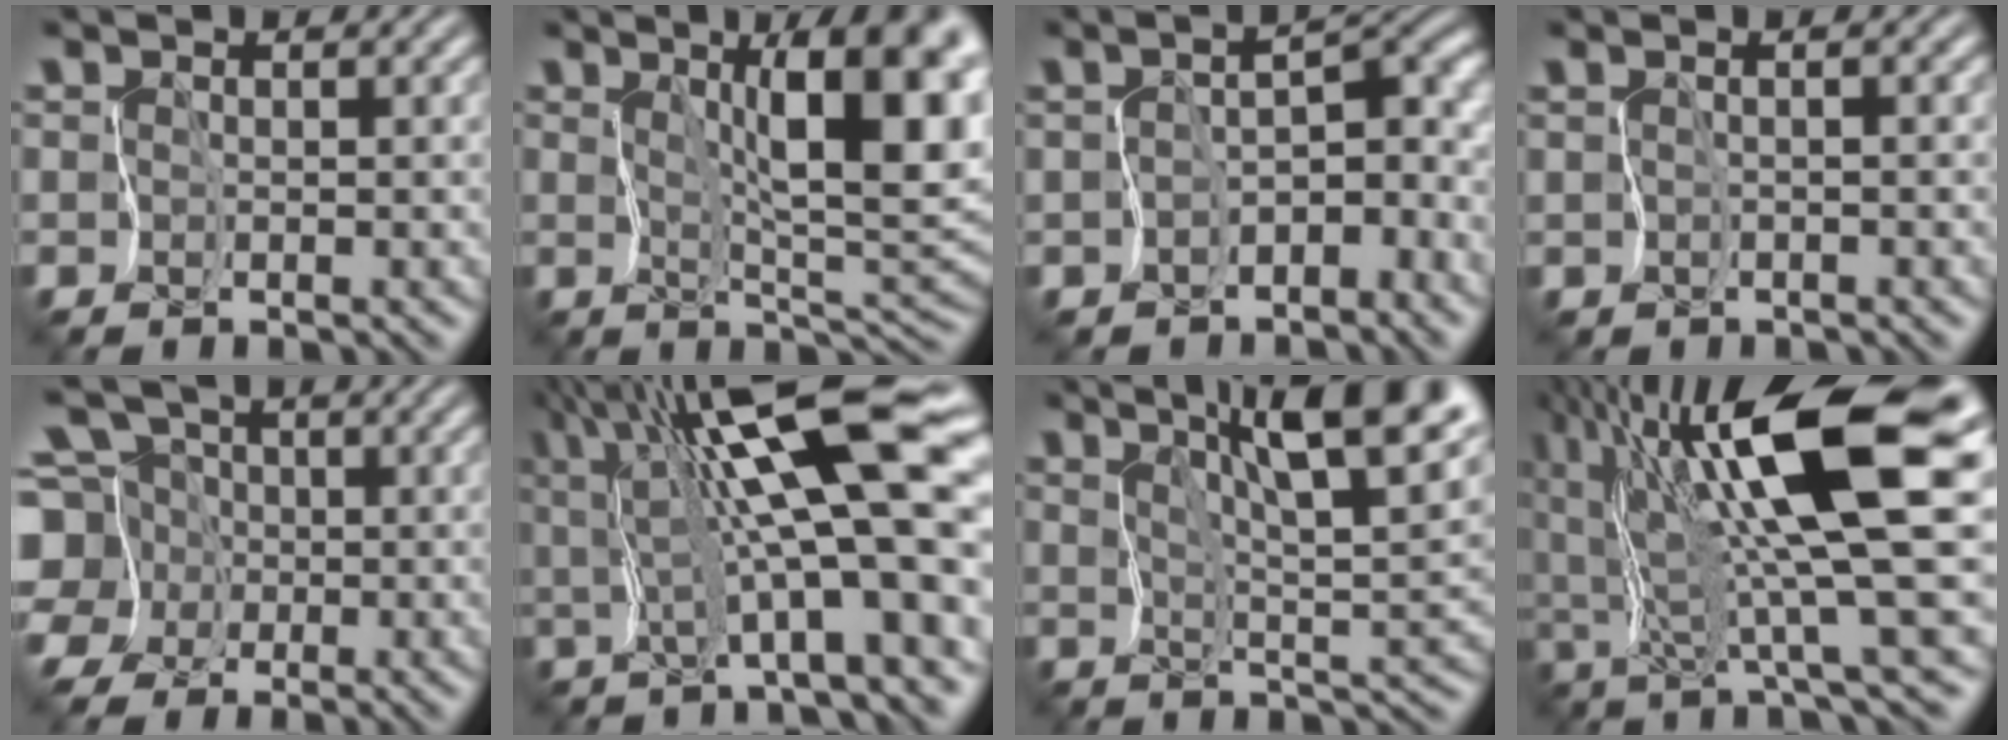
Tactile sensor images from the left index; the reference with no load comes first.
{"total": 11.1, "force": [3.2, 3.4, 10.1], "torque": [-0.133, 0.007, 0.044]}
{"total": 4.4, "force": [-3.3, 1.6, 2.3], "torque": [-0.024, 0.000, -0.058]}
{"total": 0.6, "force": [-0.4, -0.5, 0.0], "torque": [-0.010, -0.005, -0.001]}
{"total": 8.3, "force": [-0.1, 7.7, 3.0], "torque": [-0.113, 0.024, -0.041]}
{"total": 14.3, "force": [3.9, 1.9, 13.6], "torque": [-0.214, 0.014, 0.067]}
{"total": 10.6, "force": [6.1, 1.6, 8.5], "torque": [-0.125, 0.012, 0.085]}
{"total": 14.4, "force": [4.7, 1.3, 13.6], "torque": [-0.247, 0.009, 0.086]}